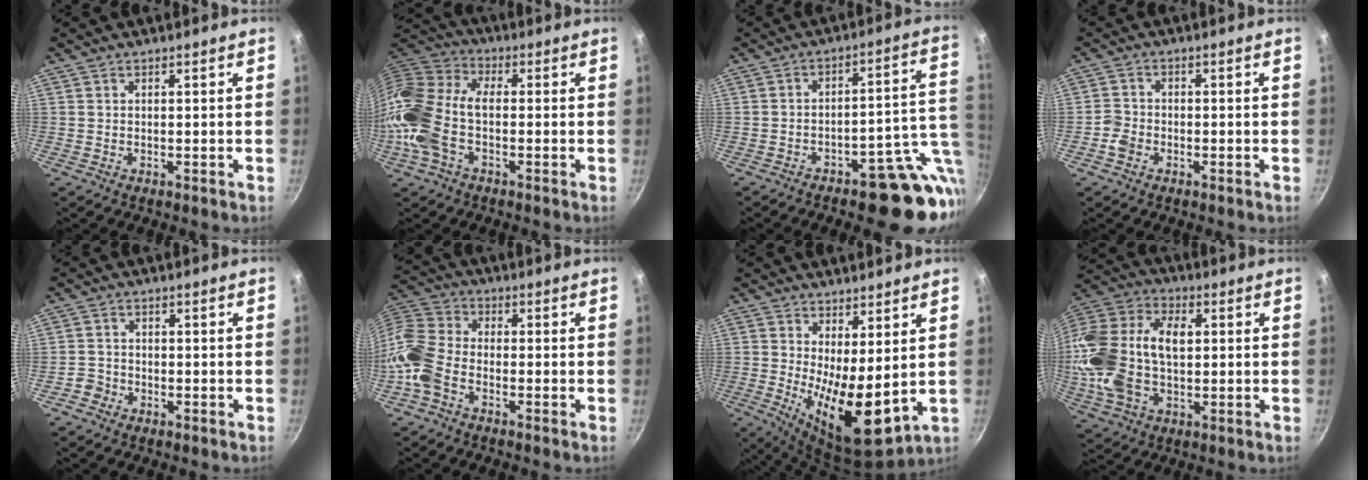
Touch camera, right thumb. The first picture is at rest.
{"total": 15.5, "force": [-3.3, 9.1, 12.1], "torque": [-0.240, 0.032, -0.089]}
{"total": 15.9, "force": [-5.1, 7.1, 13.2], "torque": [-0.107, 0.037, -0.063]}
{"total": 2.9, "force": [-1.7, 2.2, 1.1], "torque": [-0.019, 0.022, -0.036]}
{"total": 2.6, "force": [-1.7, 1.9, 0.3], "torque": [0.000, 0.022, -0.030]}
{"total": 9.4, "force": [-4.3, 5.8, 6.0], "torque": [-0.124, 0.040, -0.111]}
{"total": 12.8, "force": [1.2, 4.9, 11.8], "torque": [-0.174, -0.036, 0.030]}
{"total": 21.5, "force": [0.4, 13.7, 16.6], "torque": [-0.330, 0.033, -0.001]}